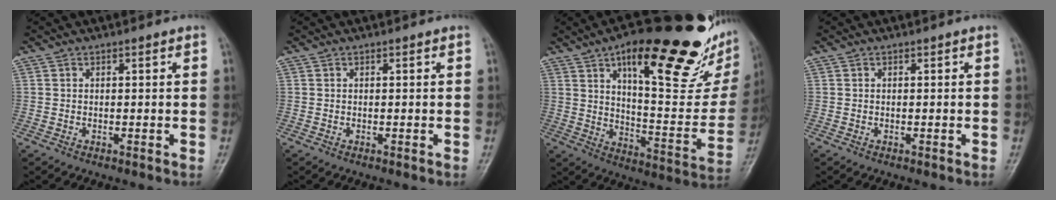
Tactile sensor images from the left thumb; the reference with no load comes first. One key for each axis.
{"total": 0.0}
{"total": 31.9, "fx": 17.8, "fy": 10.7, "fz": 24.3, "tx": -0.304, "ty": -0.045, "tz": 0.266}
{"total": 0.0}